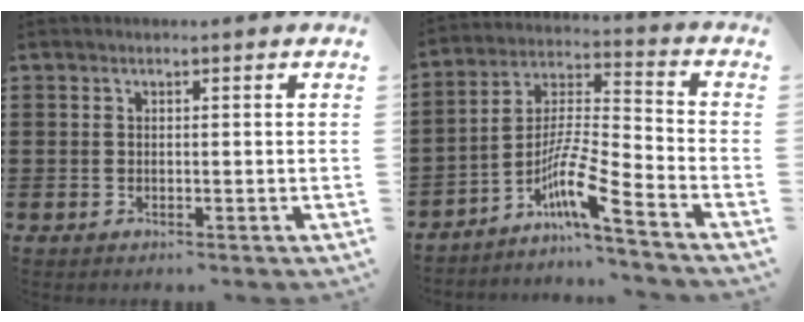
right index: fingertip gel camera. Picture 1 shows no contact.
{"total": 9.1, "force": [-6.0, 0.7, 6.9], "torque": [-0.143, -0.015, -0.118]}